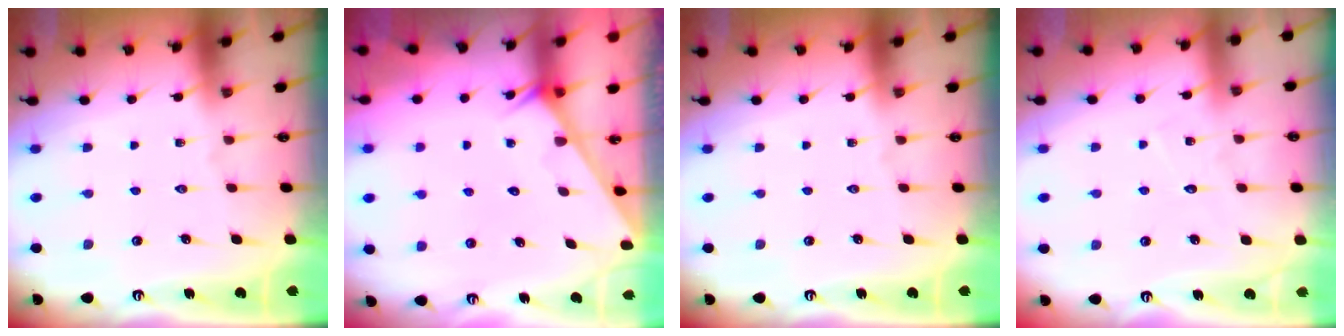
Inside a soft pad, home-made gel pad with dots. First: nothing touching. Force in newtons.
{"total": 1.5, "press": 1.5, "slide": 0.1}
{"total": 0.0}
{"total": 4.4, "press": 4.4, "slide": 0.4}